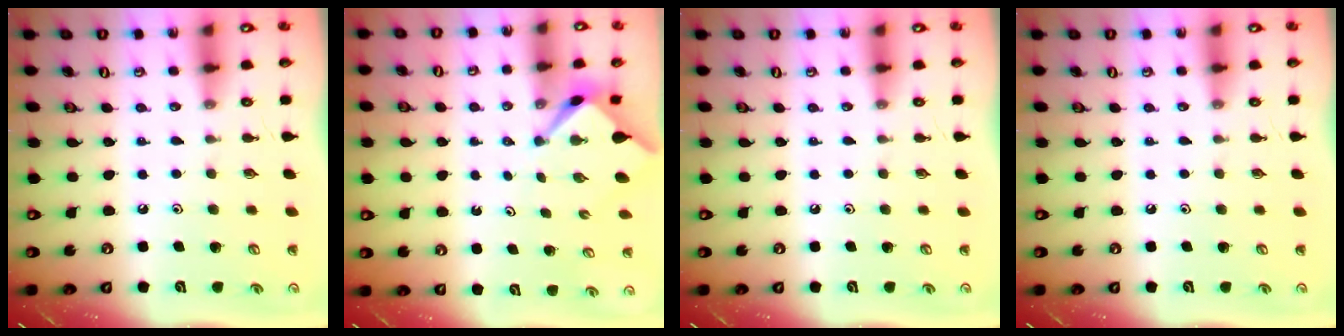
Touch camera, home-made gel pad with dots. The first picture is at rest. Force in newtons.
{"total": 2.3, "press": 2.3, "slide": 0.3}
{"total": 0.0}
{"total": 0.0}